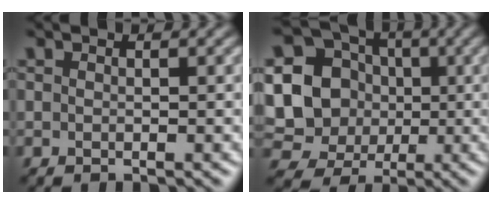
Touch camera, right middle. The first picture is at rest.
{"total": 14.8, "force": [0.9, 13.7, 5.5], "torque": [-0.168, 0.027, -0.013]}